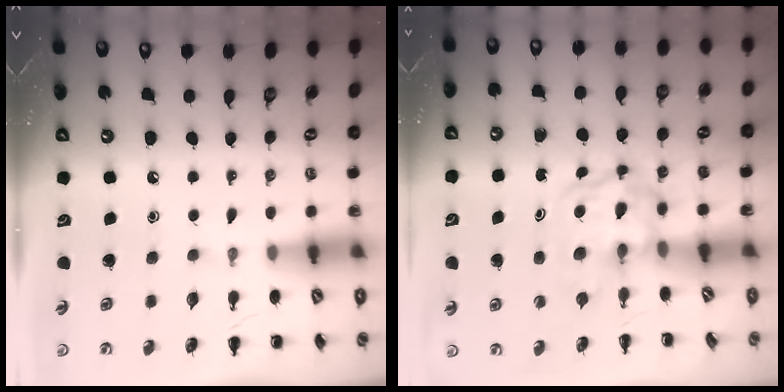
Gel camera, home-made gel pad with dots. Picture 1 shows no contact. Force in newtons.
{"total": 3.9, "press": 3.9, "slide": 0.5}